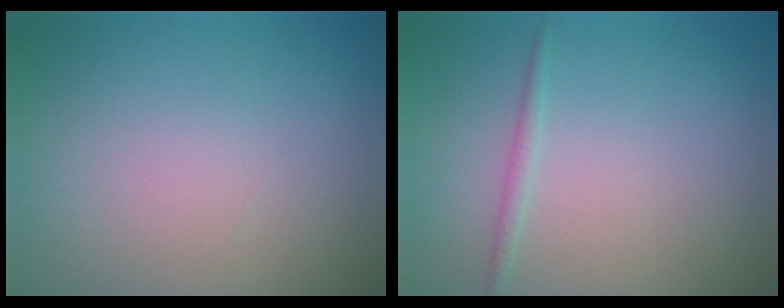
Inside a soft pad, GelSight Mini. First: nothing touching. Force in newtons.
{"total": 0.9, "press": 0.9, "slide": 0.0}